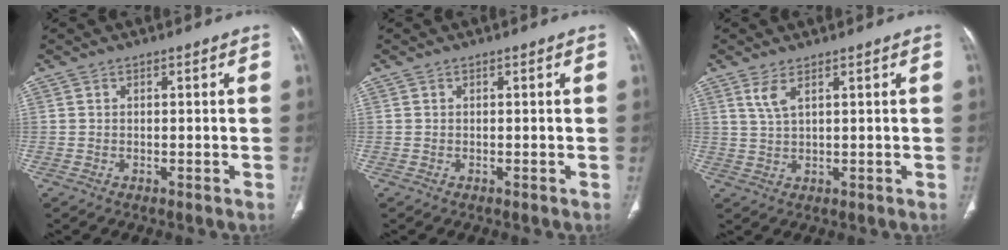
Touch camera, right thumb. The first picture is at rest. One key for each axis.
{"total": 0.0}
{"total": 3.2, "fx": 1.8, "fy": 0.9, "fz": 2.5, "tx": -0.059, "ty": -0.006, "tz": 0.046}